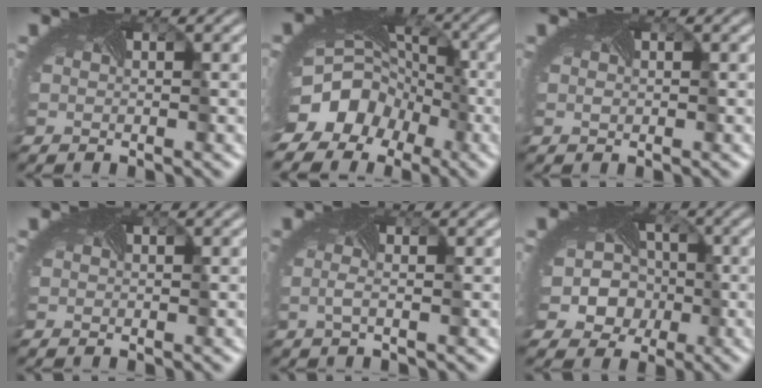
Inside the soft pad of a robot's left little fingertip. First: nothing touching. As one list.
[{"total": 12.1, "force": [-6.1, 9.4, 4.6], "torque": [-0.087, -0.033, -0.101]}, {"total": 0.0}, {"total": 0.0}, {"total": 1.0, "force": [-0.3, -0.4, 0.8], "torque": [-0.024, 0.001, -0.007]}, {"total": 10.3, "force": [-1.6, 9.0, 4.7], "torque": [-0.091, 0.008, -0.059]}]